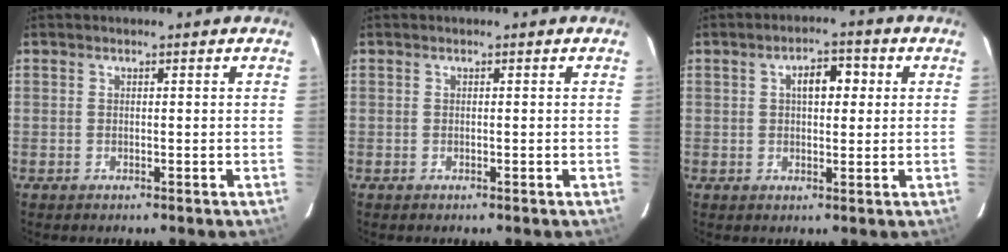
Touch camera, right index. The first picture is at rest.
{"total": 0.0}
{"total": 4.9, "force": [1.2, 2.1, 4.2], "torque": [-0.069, 0.017, 0.018]}